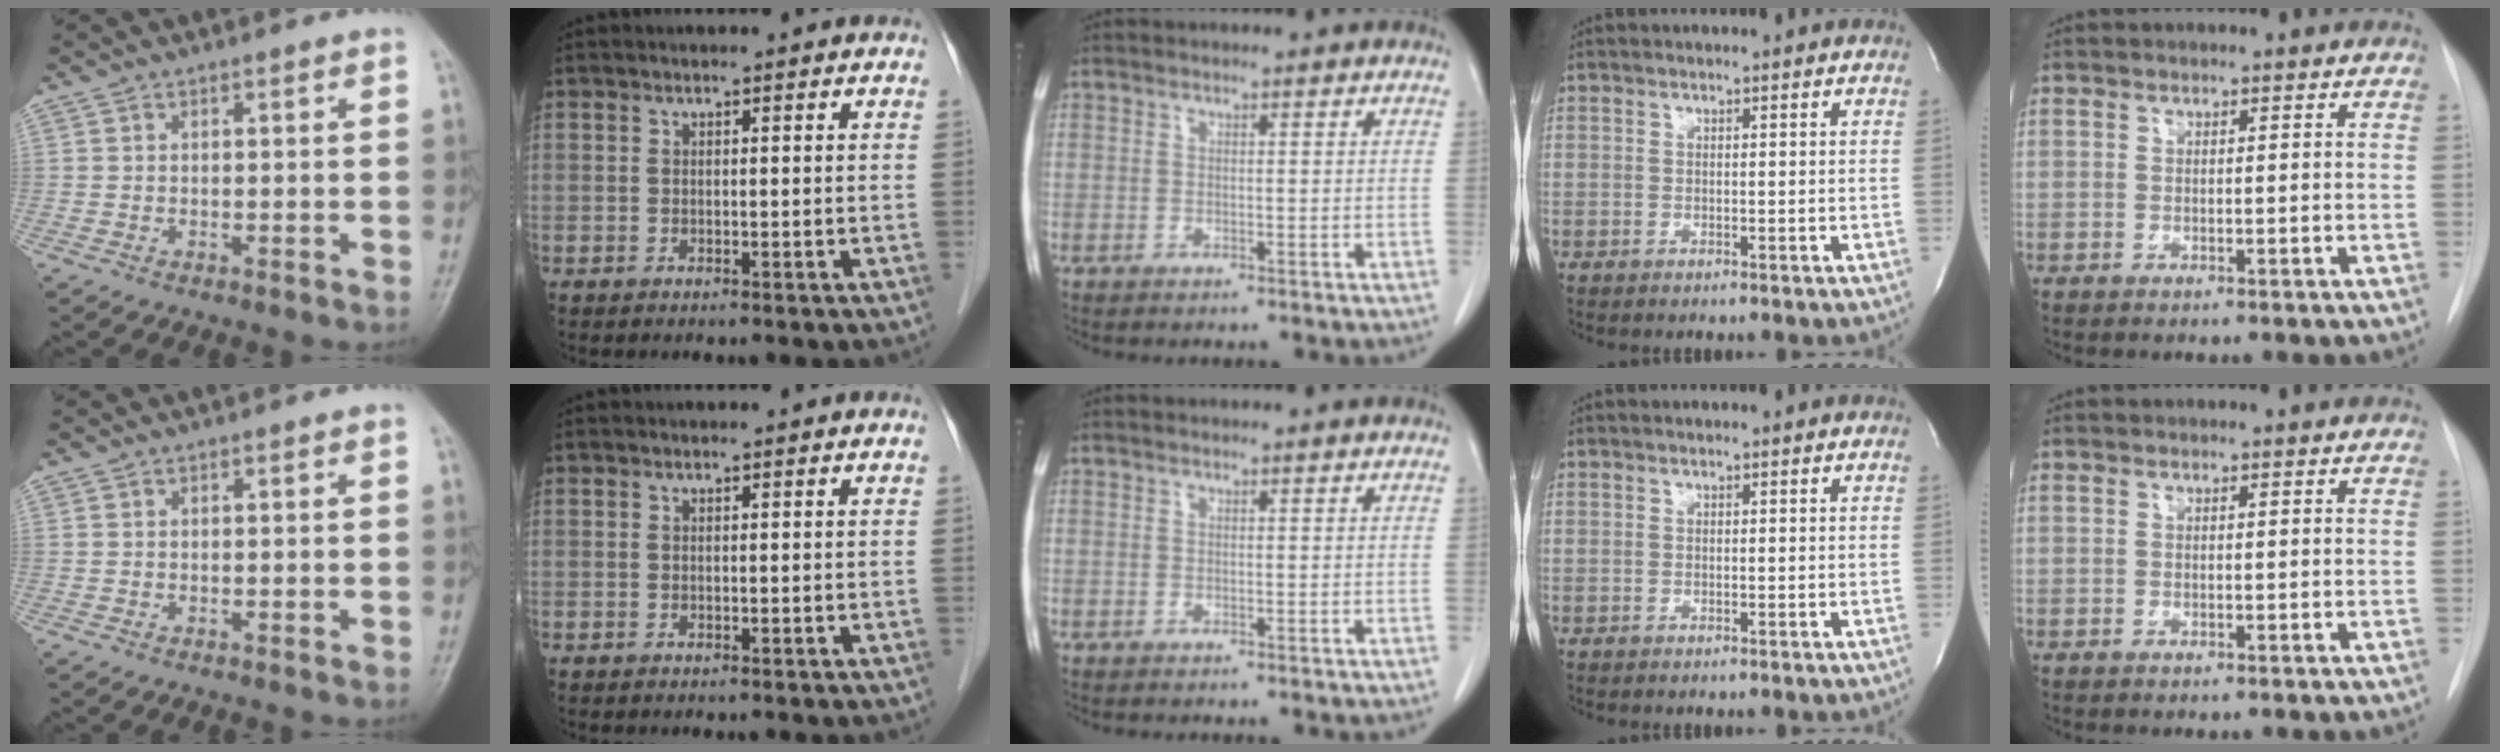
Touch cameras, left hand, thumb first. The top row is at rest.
{}